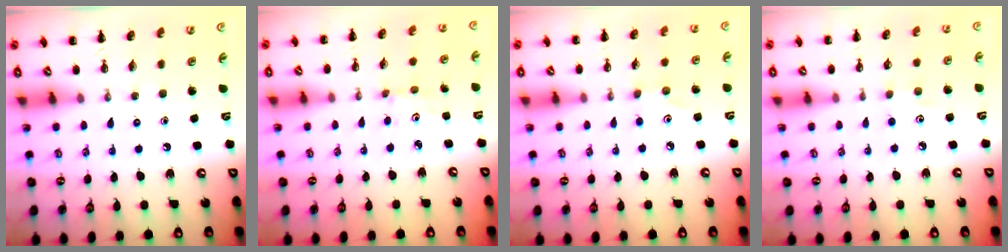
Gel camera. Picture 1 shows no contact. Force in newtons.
{"total": 1.2, "press": 1.2, "slide": 0.3}
{"total": 2.4, "press": 2.3, "slide": 0.7}
{"total": 2.7, "press": 2.6, "slide": 0.7}